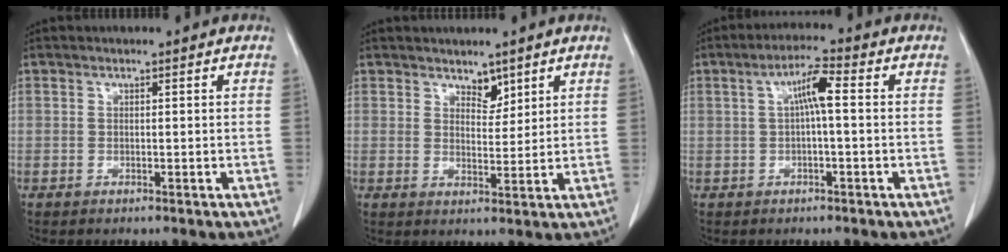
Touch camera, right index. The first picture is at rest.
{"total": 3.0, "force": [2.3, 1.5, 1.1], "torque": [-0.014, -0.006, 0.042]}
{"total": 4.8, "force": [0.6, 0.5, 4.7], "torque": [-0.085, 0.014, 0.009]}